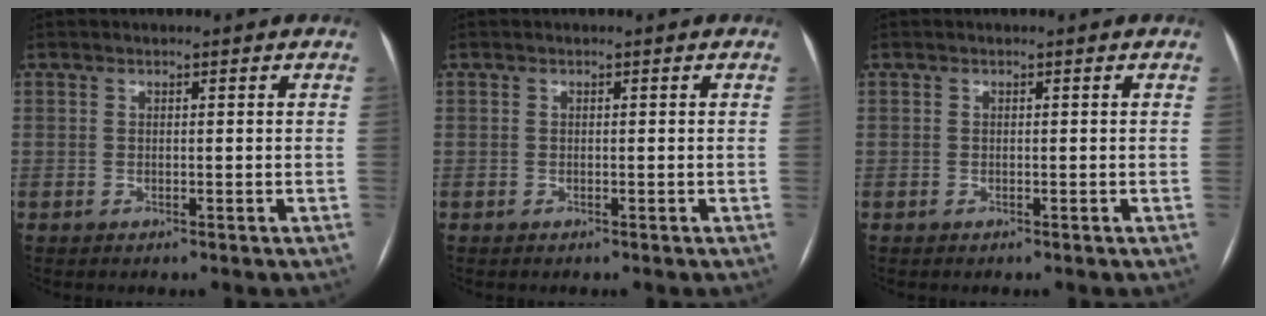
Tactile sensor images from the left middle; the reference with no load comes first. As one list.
[{"total": 0.0}, {"total": 0.0}]